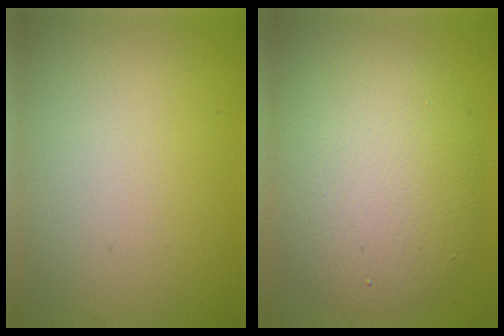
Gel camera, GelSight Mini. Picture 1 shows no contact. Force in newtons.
{"total": 8.1, "press": 8.1, "slide": 0.4}